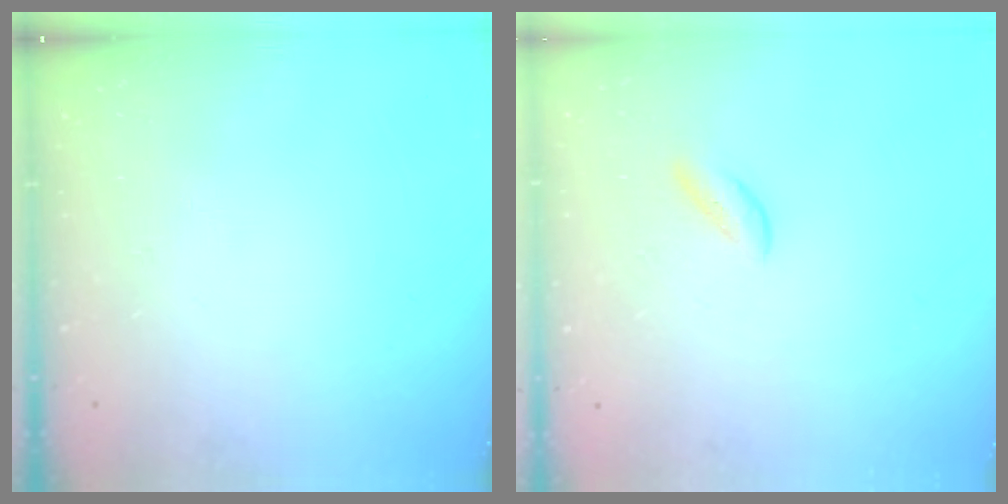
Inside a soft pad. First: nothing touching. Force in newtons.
{"total": 0.6, "press": 0.5, "slide": 0.3}